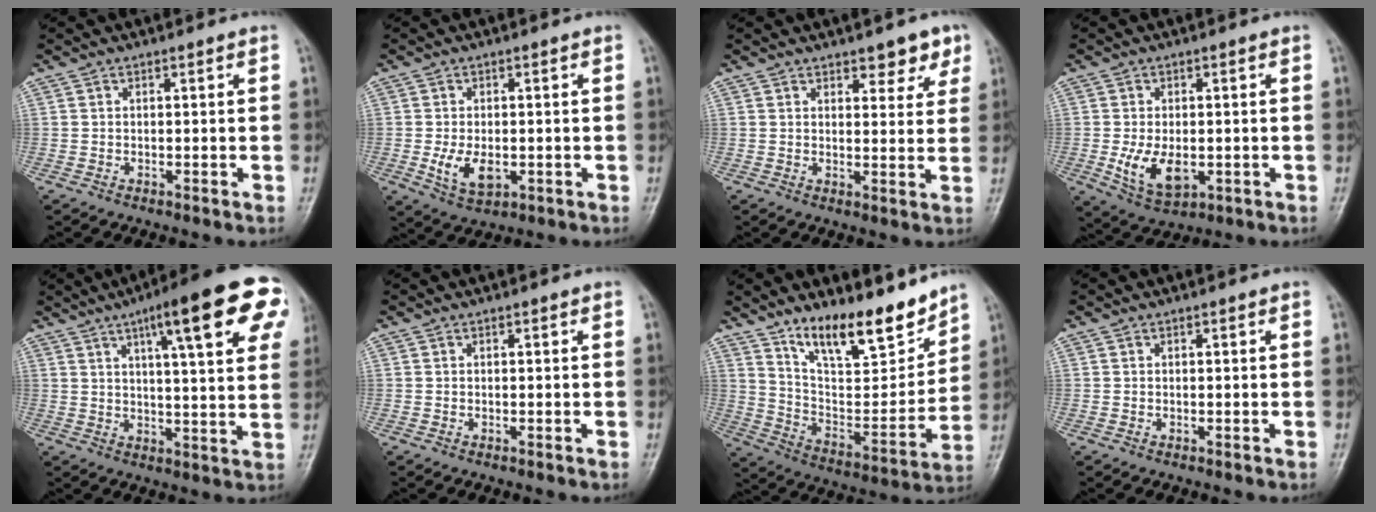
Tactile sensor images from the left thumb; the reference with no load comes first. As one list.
[{"total": 6.2, "force": [-1.2, 3.7, 4.8], "torque": [-0.084, -0.010, -0.015]}, {"total": 5.3, "force": [3.5, 2.7, 2.9], "torque": [-0.006, -0.018, 0.044]}, {"total": 7.9, "force": [-1.4, 4.7, 6.2], "torque": [-0.103, -0.011, -0.013]}, {"total": 19.5, "force": [9.0, 4.1, 16.8], "torque": [-0.210, -0.005, 0.119]}, {"total": 0.0}, {"total": 17.5, "force": [13.3, 5.3, 10.1], "torque": [-0.118, -0.087, 0.234]}, {"total": 0.0}]